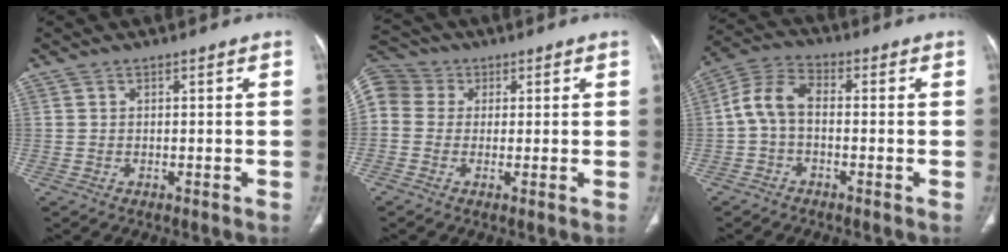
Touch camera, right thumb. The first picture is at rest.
{"total": 10.9, "force": [2.1, 9.7, 4.6], "torque": [-0.103, 0.031, 0.031]}
{"total": 7.0, "force": [-0.8, 4.2, 5.5], "torque": [-0.110, 0.026, -0.027]}